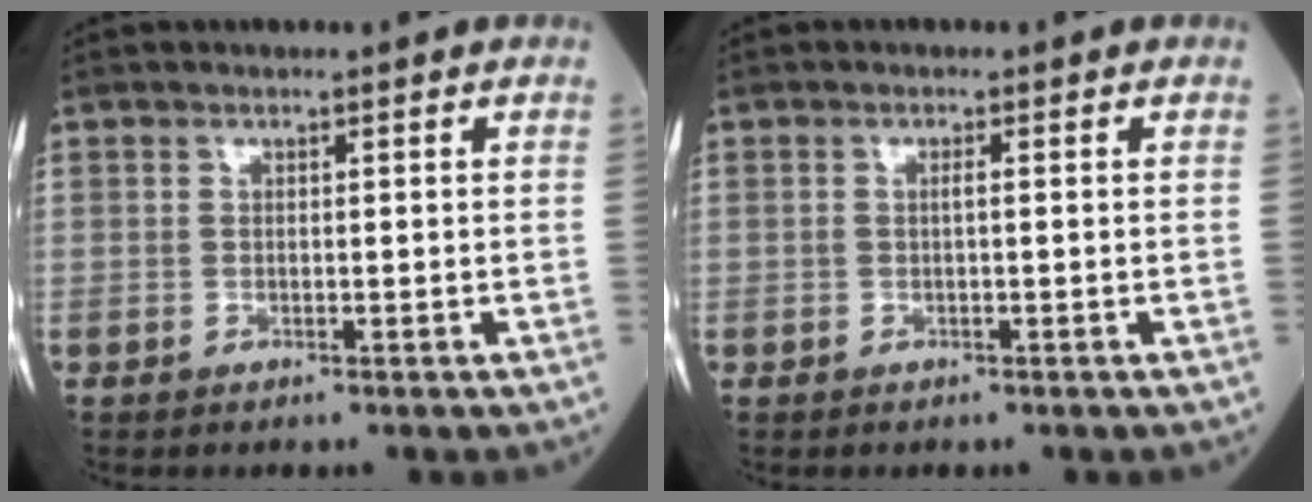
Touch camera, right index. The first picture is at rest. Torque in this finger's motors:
{"motor_torque": [-0.01, -0.08, -0.04, 0.02]}